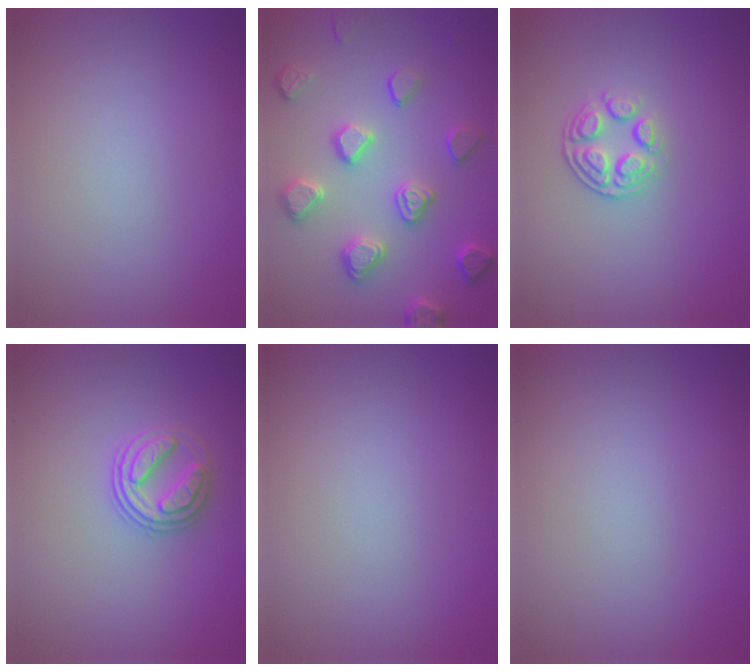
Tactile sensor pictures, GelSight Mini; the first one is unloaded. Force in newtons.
{"total": 4.6, "press": 4.2, "slide": 2.0}
{"total": 2.7, "press": 2.3, "slide": 1.4}
{"total": 2.7, "press": 2.6, "slide": 0.9}
{"total": 0.0}
{"total": 0.0}